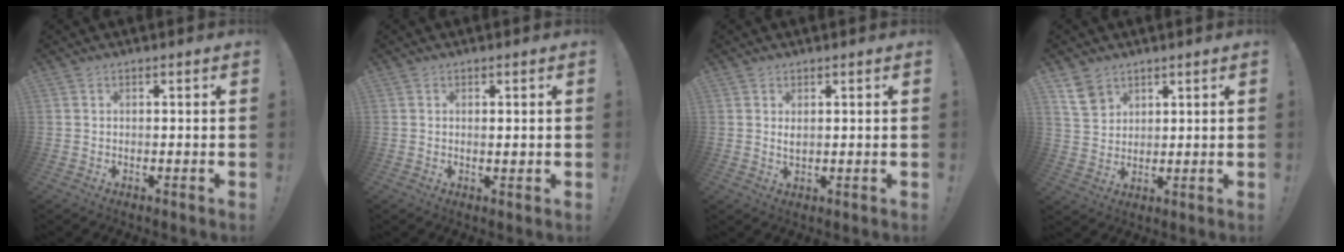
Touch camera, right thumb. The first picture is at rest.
{"total": 1.3, "force": [0.4, 0.4, 1.1], "torque": [-0.014, -0.004, 0.005]}
{"total": 1.5, "force": [0.7, 0.6, 1.2], "torque": [-0.016, -0.003, 0.011]}
{"total": 7.8, "force": [5.0, 5.6, 2.2], "torque": [-0.024, -0.031, 0.099]}